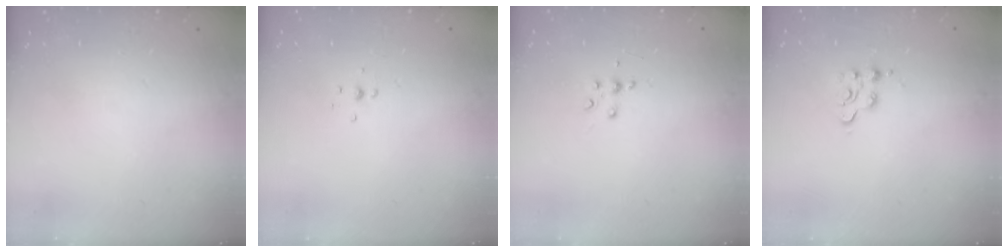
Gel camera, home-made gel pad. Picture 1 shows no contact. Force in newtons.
{"total": 3.9, "press": 3.8, "slide": 0.8}
{"total": 4.3, "press": 4.3, "slide": 0.5}
{"total": 4.5, "press": 4.5, "slide": 0.4}